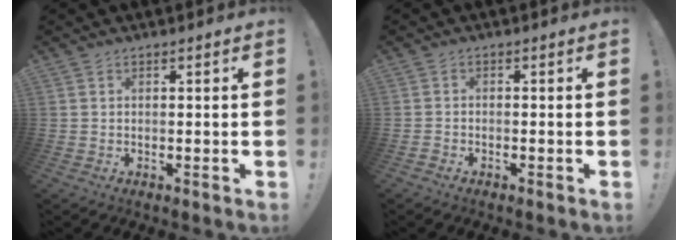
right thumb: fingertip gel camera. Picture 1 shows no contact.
{"total": 1.1, "force": [-1.0, 0.5, 0.3], "torque": [-0.002, 0.005, -0.018]}